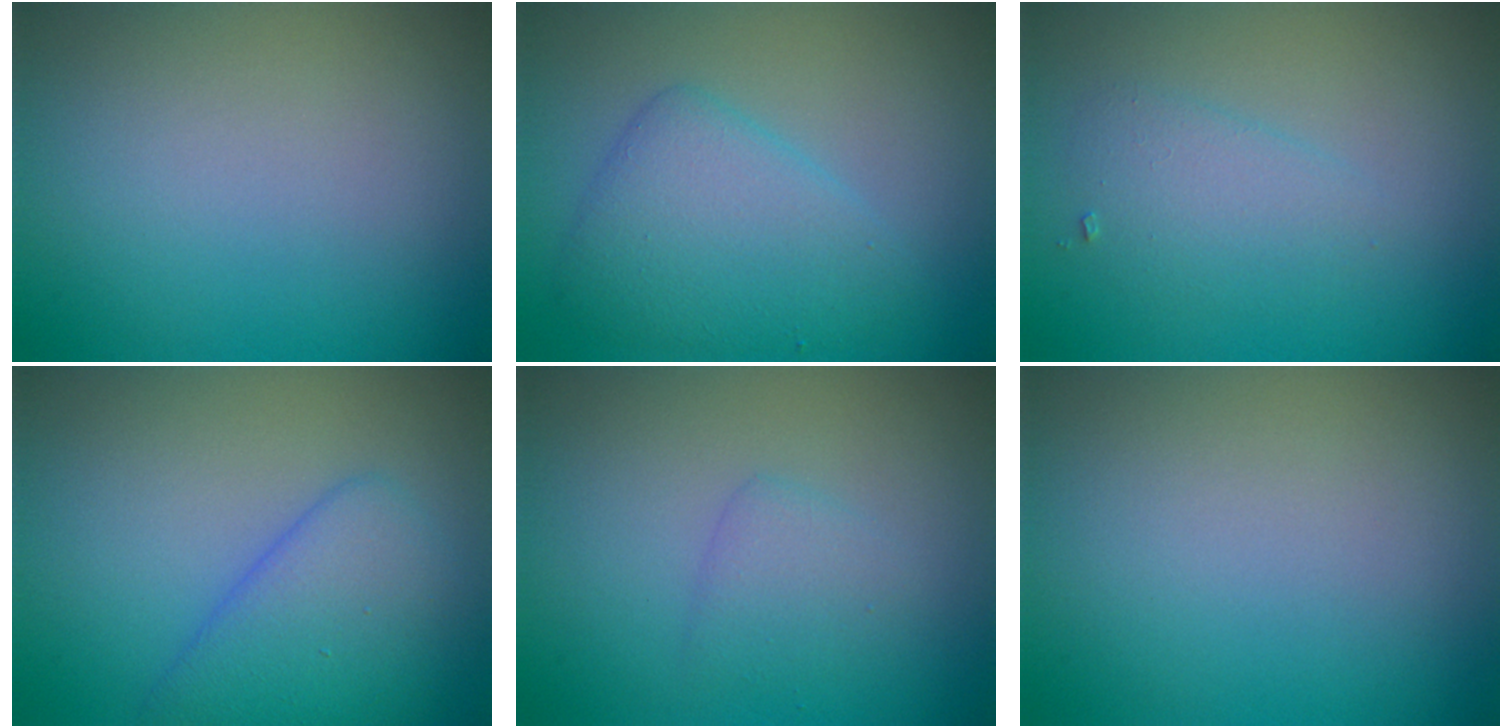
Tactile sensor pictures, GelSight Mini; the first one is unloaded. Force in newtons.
{"total": 4.5, "press": 4.5, "slide": 0.1}
{"total": 2.2, "press": 2.2, "slide": 0.1}
{"total": 4.4, "press": 4.4, "slide": 0.1}
{"total": 1.6, "press": 1.6, "slide": 0.1}
{"total": 0.0}